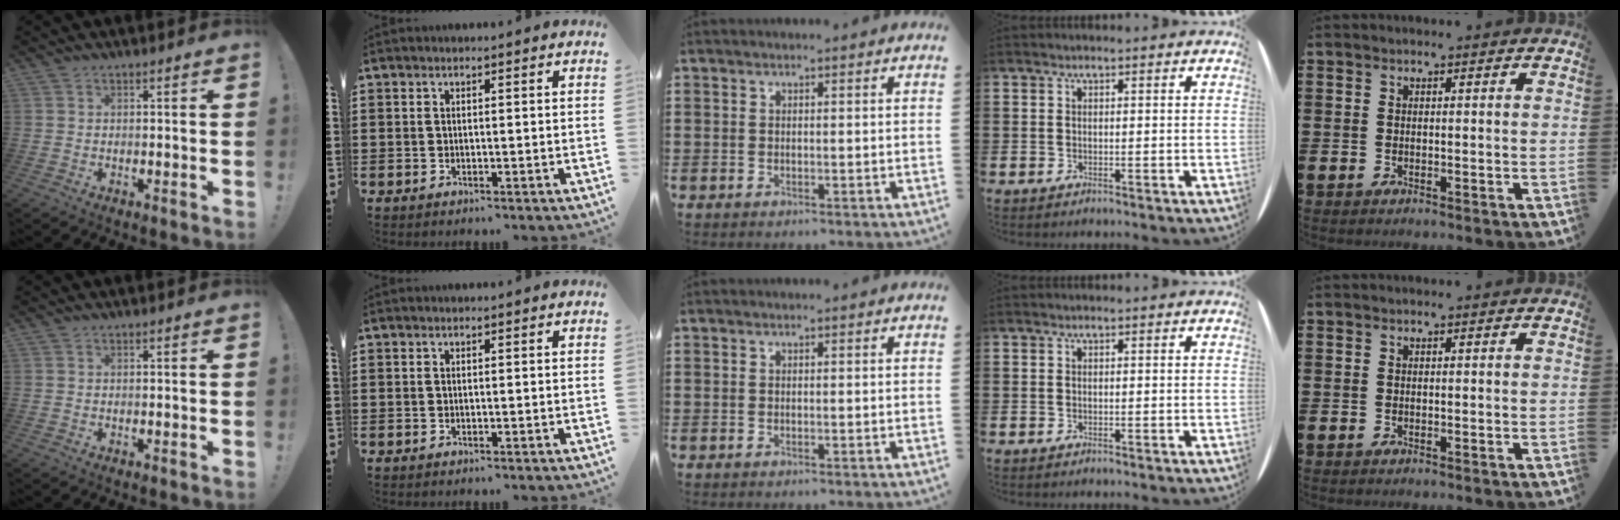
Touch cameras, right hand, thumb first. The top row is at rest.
{}